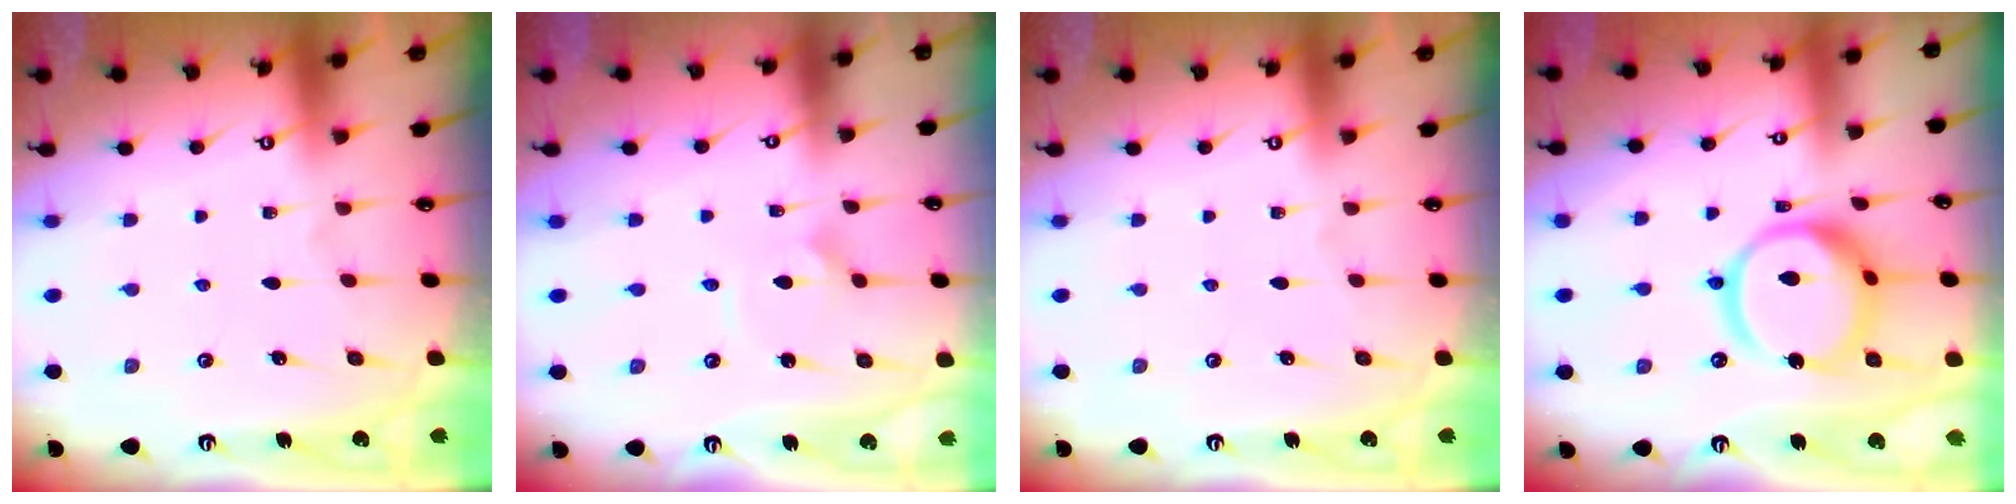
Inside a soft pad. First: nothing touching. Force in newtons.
{"total": 2.1, "press": 2.1, "slide": 0.1}
{"total": 0.0}
{"total": 16.5, "press": 16.4, "slide": 1.6}